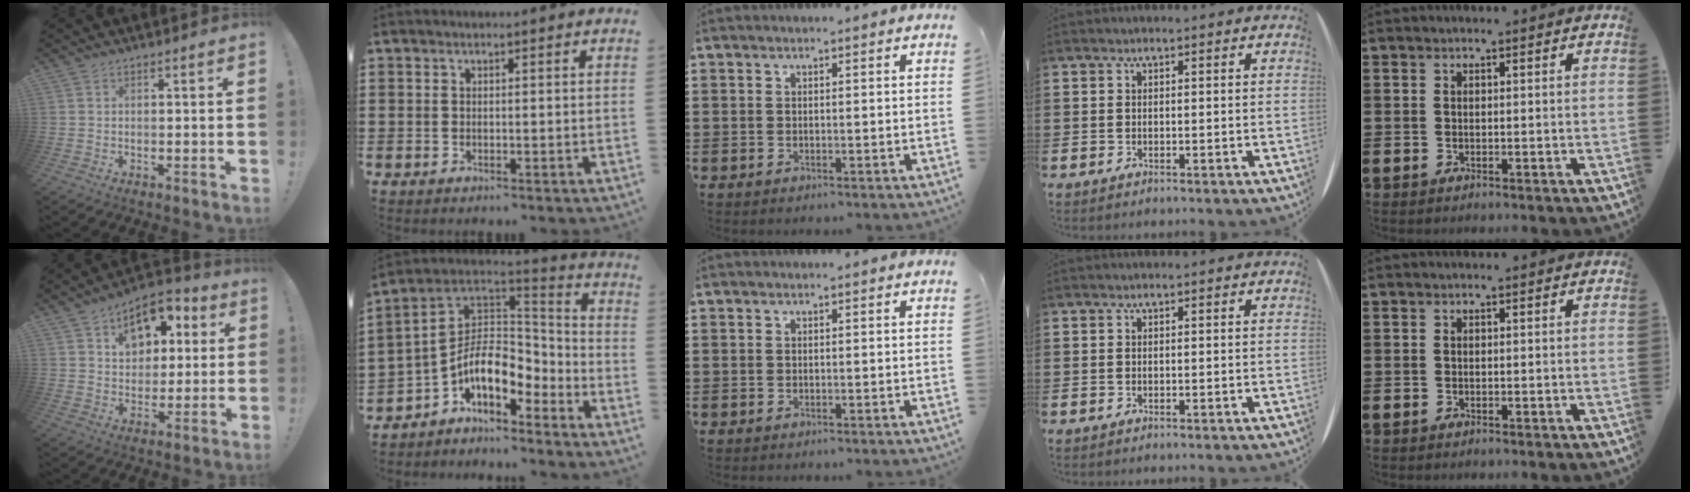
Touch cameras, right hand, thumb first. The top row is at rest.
{"thumb": {"total": 12.1, "force": [5.3, 8.6, 6.5], "torque": [-0.083, -0.024, 0.100]}, "index": {"total": 9.1, "force": [-3.9, 4.9, 6.6], "torque": [-0.157, -0.014, -0.084]}}